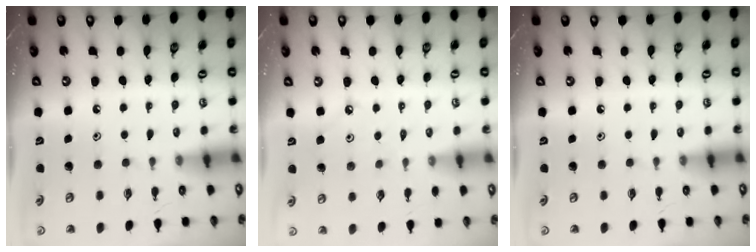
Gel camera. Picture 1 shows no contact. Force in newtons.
{"total": 3.0, "press": 3.0, "slide": 0.2}
{"total": 0.0}